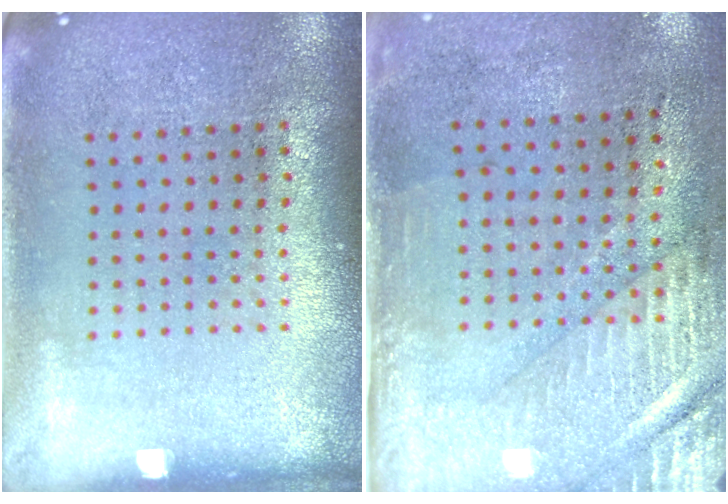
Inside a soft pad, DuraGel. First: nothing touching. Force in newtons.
{"total": 3.0, "press": 2.5, "slide": 1.6}